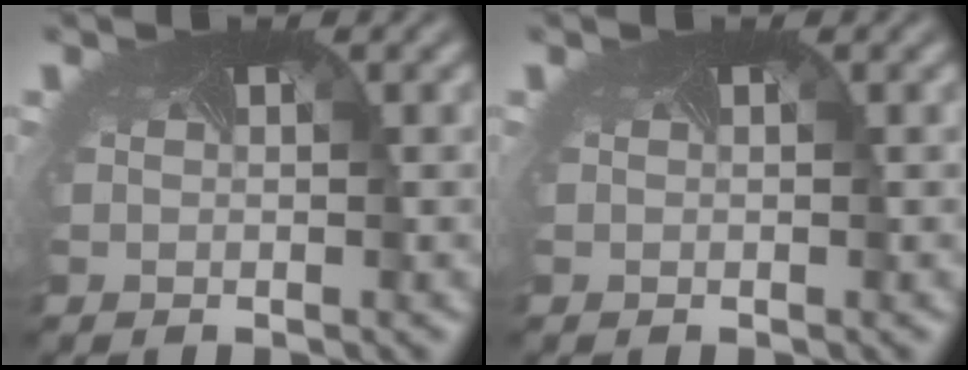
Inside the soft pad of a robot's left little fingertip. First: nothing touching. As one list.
[{"total": 0.0}]